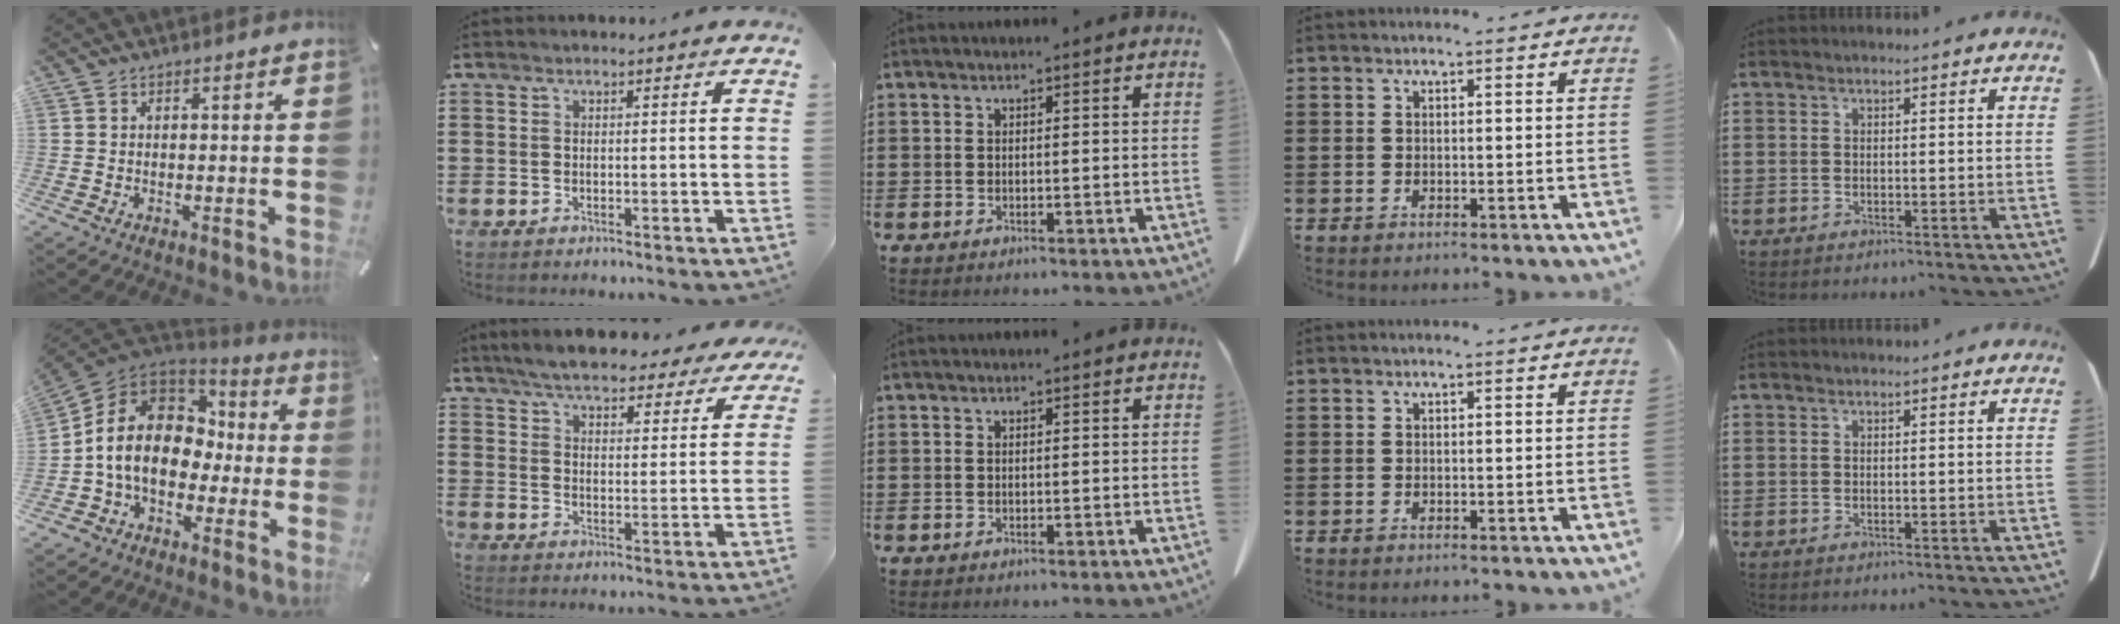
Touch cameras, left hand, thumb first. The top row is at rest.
{"thumb": {"total": 14.1, "force": [-0.9, 11.4, 8.2], "torque": [-0.183, 0.014, -0.015]}, "index": {"total": 6.0, "force": [5.8, 0.5, 1.4], "torque": [-0.055, -0.026, 0.102]}}